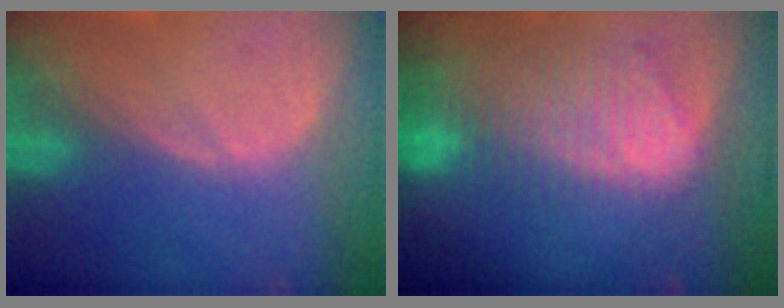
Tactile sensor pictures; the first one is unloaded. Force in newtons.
{"total": 9.1, "press": 8.1, "slide": 4.3}